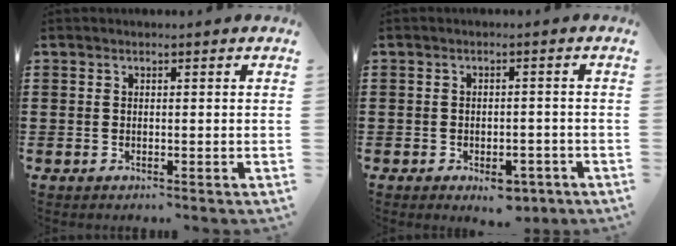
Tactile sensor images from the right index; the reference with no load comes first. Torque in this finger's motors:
{"motor_torque": [0.44, -0.40, 0.21, 0.02]}